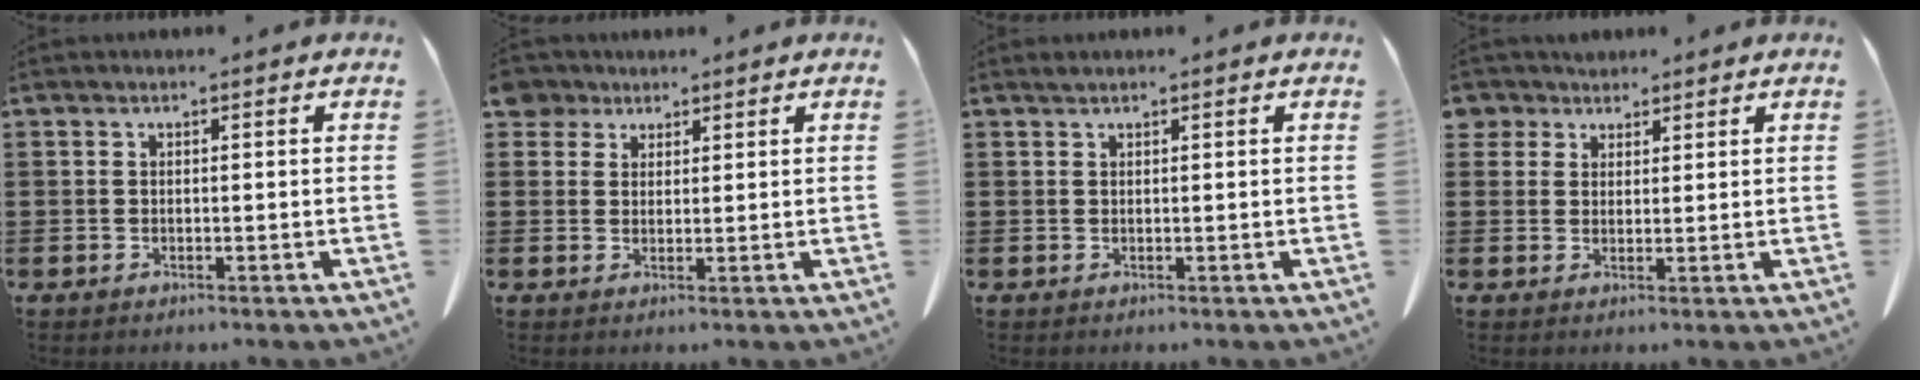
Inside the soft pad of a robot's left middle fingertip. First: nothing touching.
{"total": 3.2, "force": [2.4, 1.9, 0.5], "torque": [-0.014, 0.007, 0.046]}
{"total": 0.5, "force": [0.4, 0.1, 0.3], "torque": [-0.006, 0.000, 0.008]}
{"total": 3.3, "force": [2.5, 2.2, 0.3], "torque": [-0.012, 0.007, 0.046]}